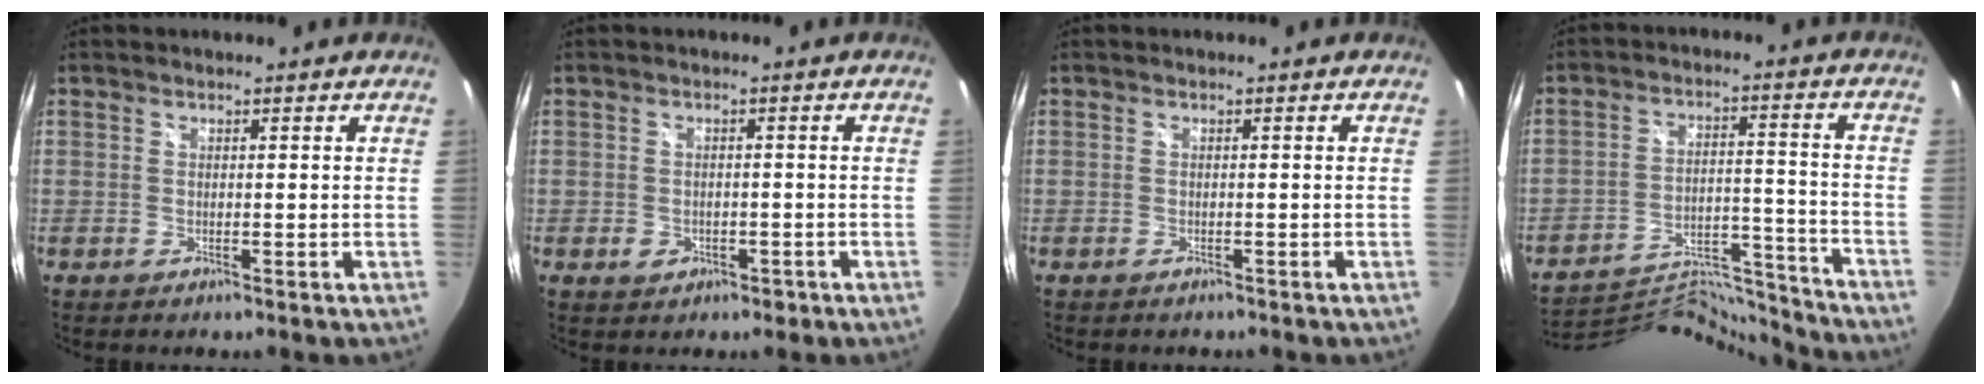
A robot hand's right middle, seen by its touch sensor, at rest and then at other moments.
{"total": 2.7, "force": [-1.0, 2.3, 1.0], "torque": [-0.021, 0.002, -0.009]}
{"total": 0.8, "force": [-0.7, 0.4, 0.1], "torque": [-0.007, 0.001, -0.008]}
{"total": 17.0, "force": [-16.8, 1.1, 2.0], "torque": [-0.044, 0.024, -0.261]}